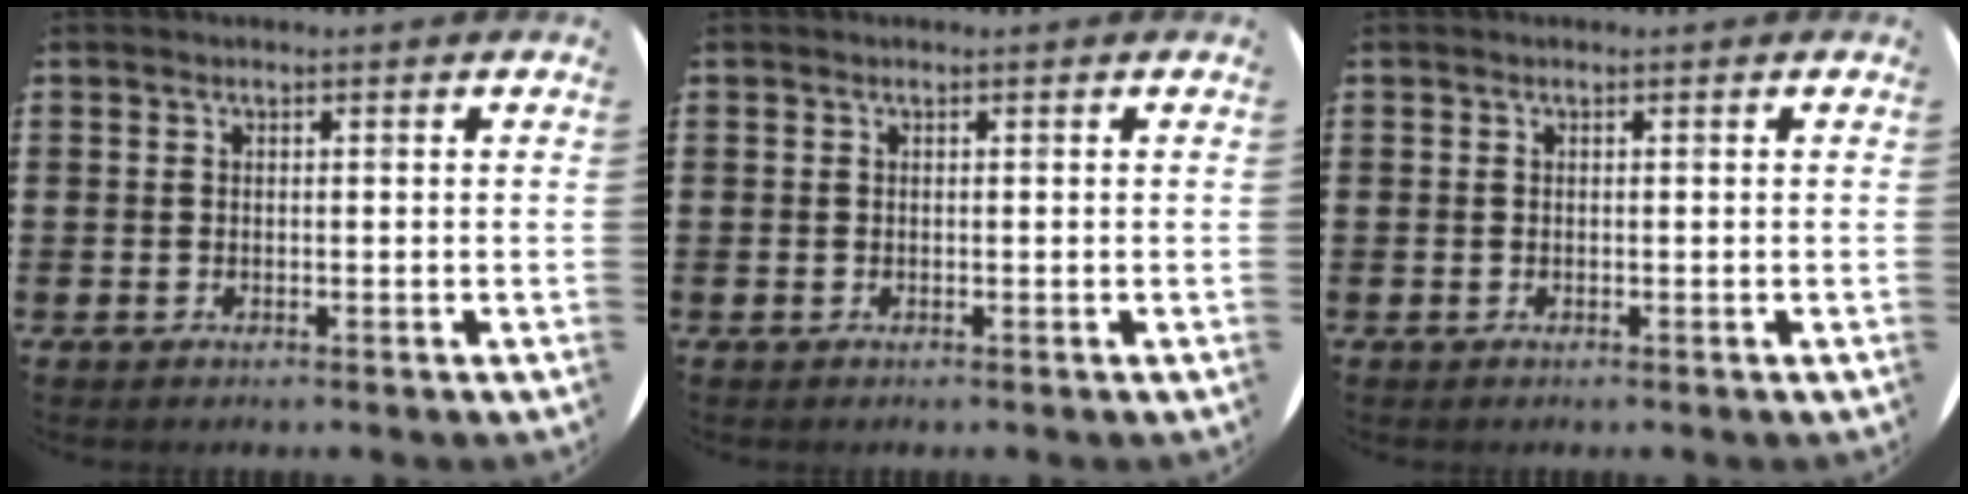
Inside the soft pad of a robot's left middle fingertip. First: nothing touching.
{"total": 0.0}
{"total": 0.0}